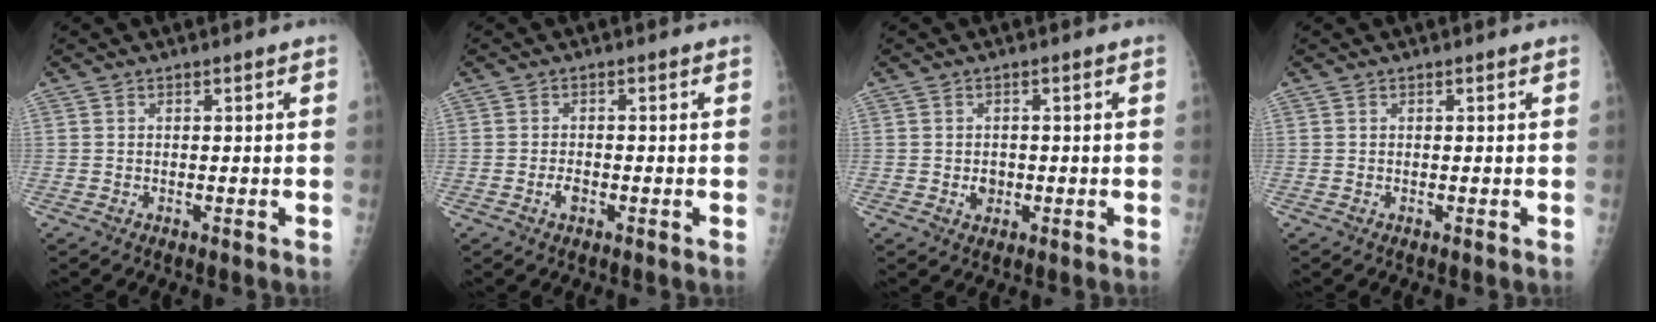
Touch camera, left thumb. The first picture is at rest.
{"total": 1.8, "force": [-0.8, 1.0, 1.2], "torque": [-0.020, 0.002, -0.017]}
{"total": 2.4, "force": [-0.4, 2.0, 1.2], "torque": [-0.005, 0.003, -0.002]}
{"total": 0.0}